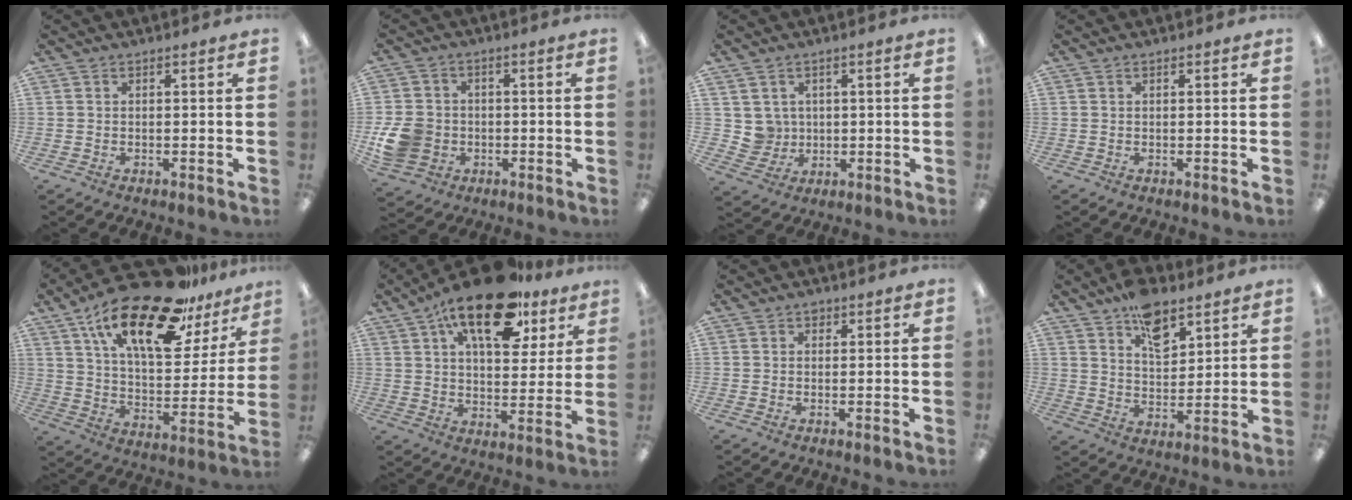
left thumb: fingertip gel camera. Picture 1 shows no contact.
{"total": 9.8, "force": [-2.2, 8.4, 4.4], "torque": [-0.099, 0.026, -0.036]}
{"total": 5.0, "force": [2.0, 4.6, -0.2], "torque": [-0.013, -0.002, 0.042]}
{"total": 0.5, "force": [0.4, 0.2, 0.3], "torque": [-0.008, 0.004, 0.006]}
{"total": 24.6, "force": [16.1, 9.5, 16.0], "torque": [-0.263, -0.092, 0.273]}
{"total": 19.8, "force": [12.3, 8.7, 12.9], "torque": [-0.203, -0.054, 0.203]}
{"total": 1.0, "force": [0.5, 0.7, 0.5], "torque": [-0.004, 0.000, 0.006]}
{"total": 10.4, "force": [6.9, 5.4, 5.6], "torque": [-0.081, -0.033, 0.122]}